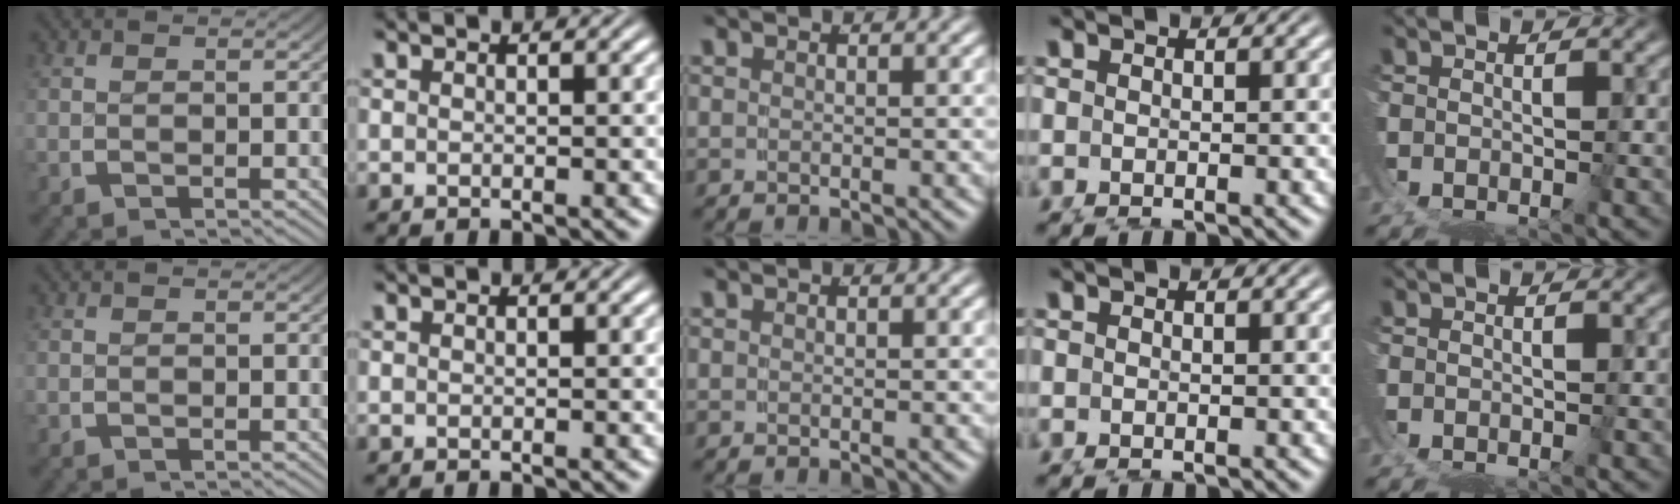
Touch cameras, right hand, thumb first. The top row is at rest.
{}